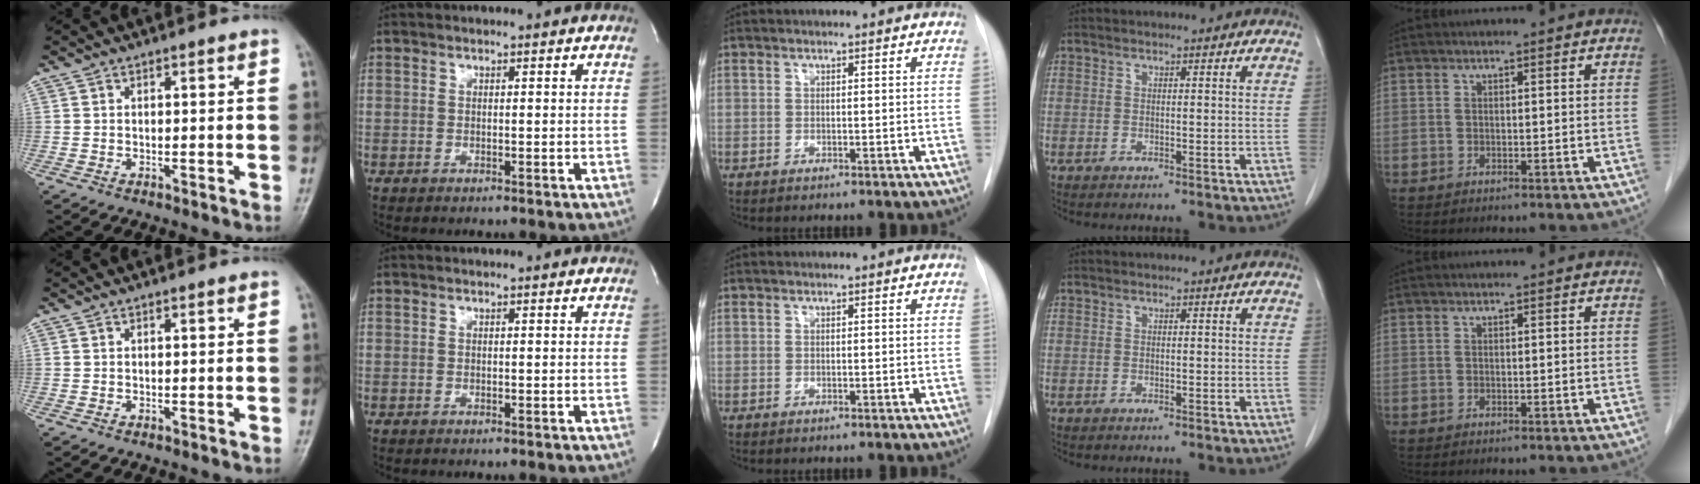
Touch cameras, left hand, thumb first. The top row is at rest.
{}